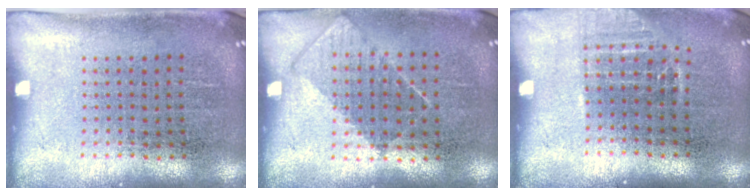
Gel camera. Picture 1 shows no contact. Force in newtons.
{"total": 0.9, "press": 0.7, "slide": 0.5}
{"total": 1.0, "press": 0.9, "slide": 0.5}